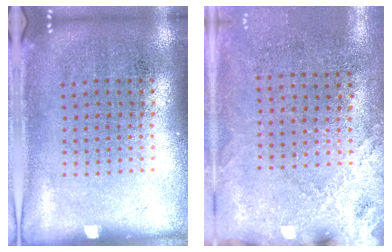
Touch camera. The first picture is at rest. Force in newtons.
{"total": 2.5, "press": 2.2, "slide": 1.2}